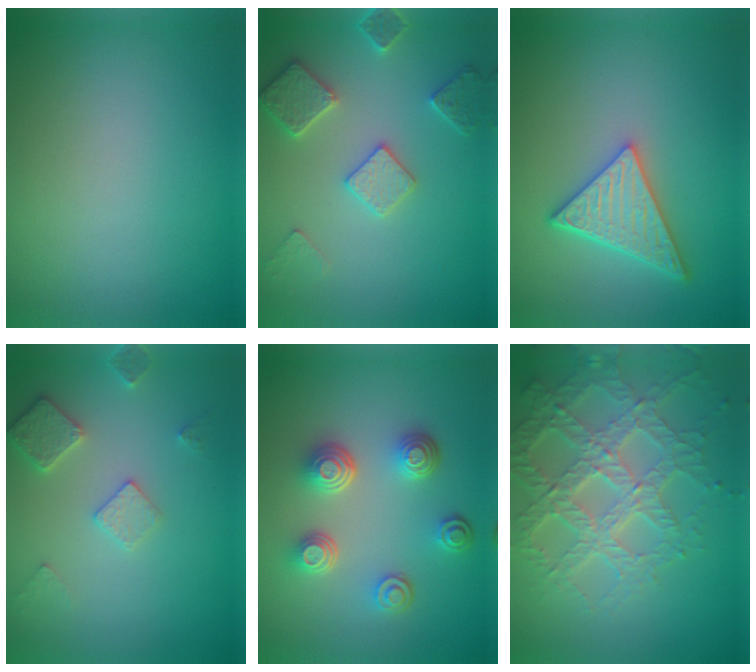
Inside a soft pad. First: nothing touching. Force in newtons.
{"total": 3.3, "press": 3.2, "slide": 0.8}
{"total": 4.8, "press": 4.2, "slide": 2.4}
{"total": 2.9, "press": 2.9, "slide": 0.4}
{"total": 4.5, "press": 3.5, "slide": 2.9}
{"total": 7.2, "press": 5.1, "slide": 5.1}